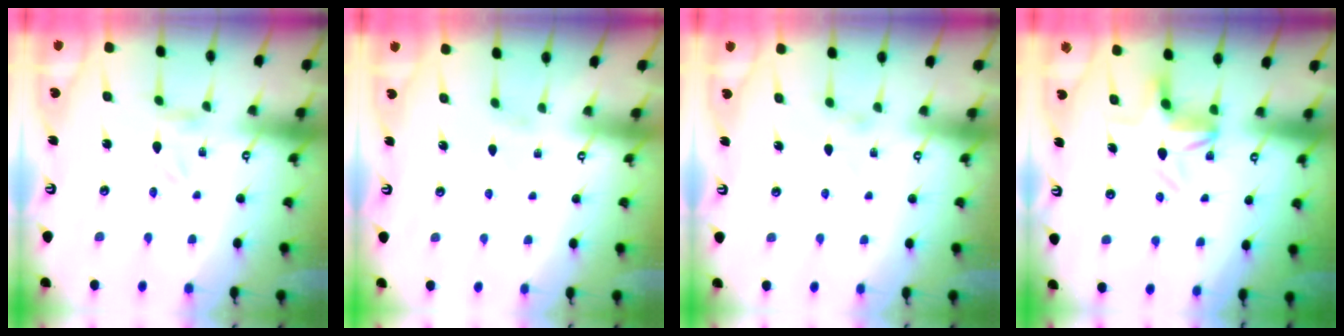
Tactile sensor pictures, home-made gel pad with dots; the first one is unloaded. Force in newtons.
{"total": 0.0}
{"total": 1.9, "press": 1.9, "slide": 0.4}
{"total": 6.2, "press": 5.8, "slide": 2.2}